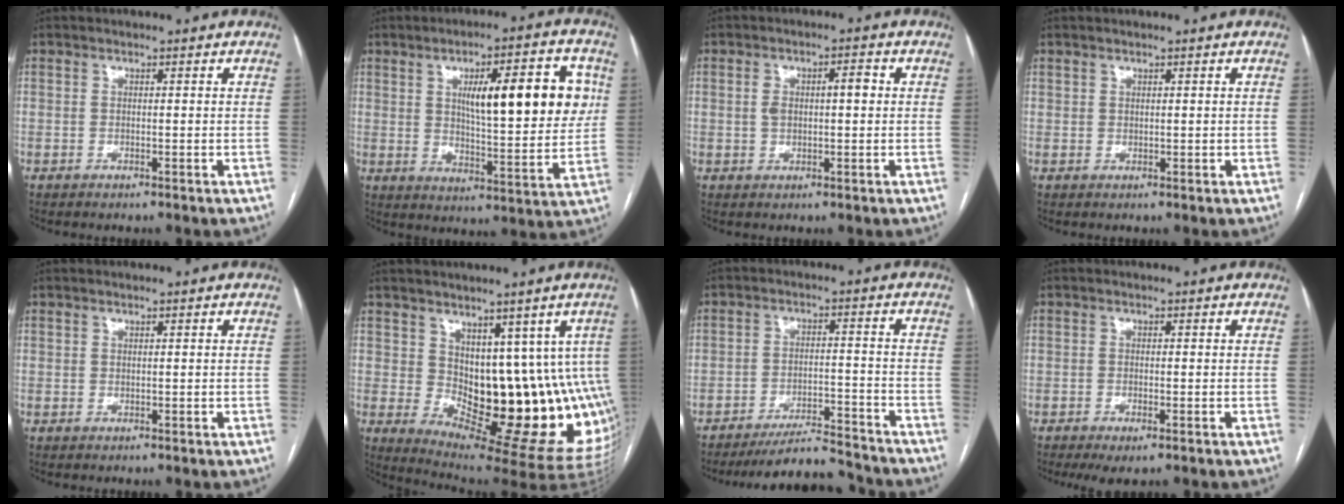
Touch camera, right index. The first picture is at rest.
{"total": 16.6, "force": [4.5, 4.1, 15.4], "torque": [-0.214, 0.016, 0.070]}
{"total": 4.4, "force": [0.5, 1.8, 3.9], "torque": [-0.076, 0.022, 0.012]}
{"total": 0.7, "force": [0.5, 0.5, 0.1], "torque": [0.007, -0.001, 0.006]}
{"total": 0.0}
{"total": 14.2, "force": [2.4, 6.0, 12.7], "torque": [-0.155, -0.007, 0.047]}
{"total": 9.6, "force": [-9.4, 0.9, 1.7], "torque": [-0.022, 0.009, -0.151]}
{"total": 2.9, "force": [-1.6, 0.8, 2.3], "torque": [-0.045, -0.006, -0.023]}